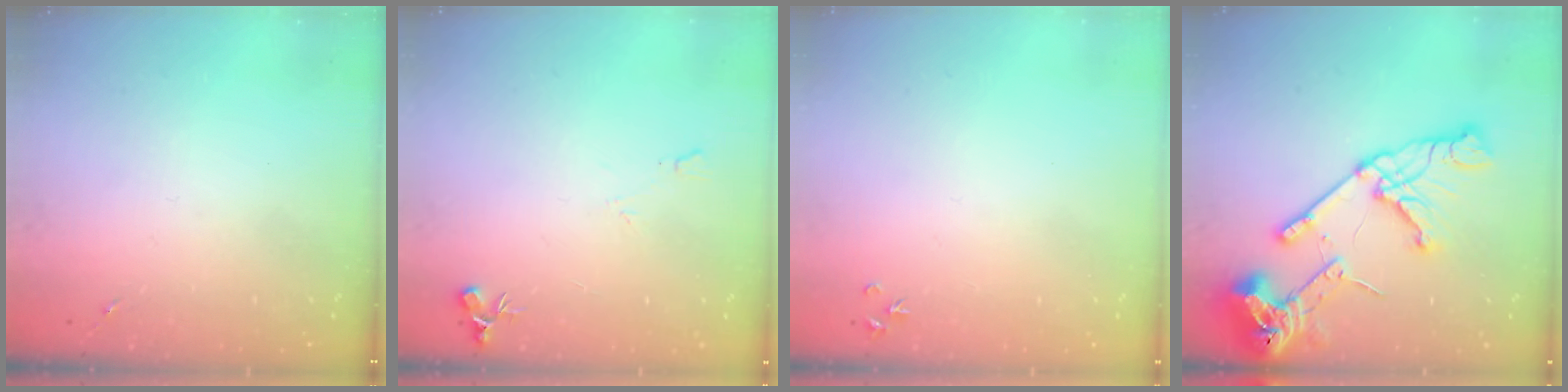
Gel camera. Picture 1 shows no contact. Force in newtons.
{"total": 6.9, "press": 6.9, "slide": 0.7}
{"total": 3.2, "press": 3.2, "slide": 0.4}
{"total": 24.0, "press": 23.9, "slide": 2.5}